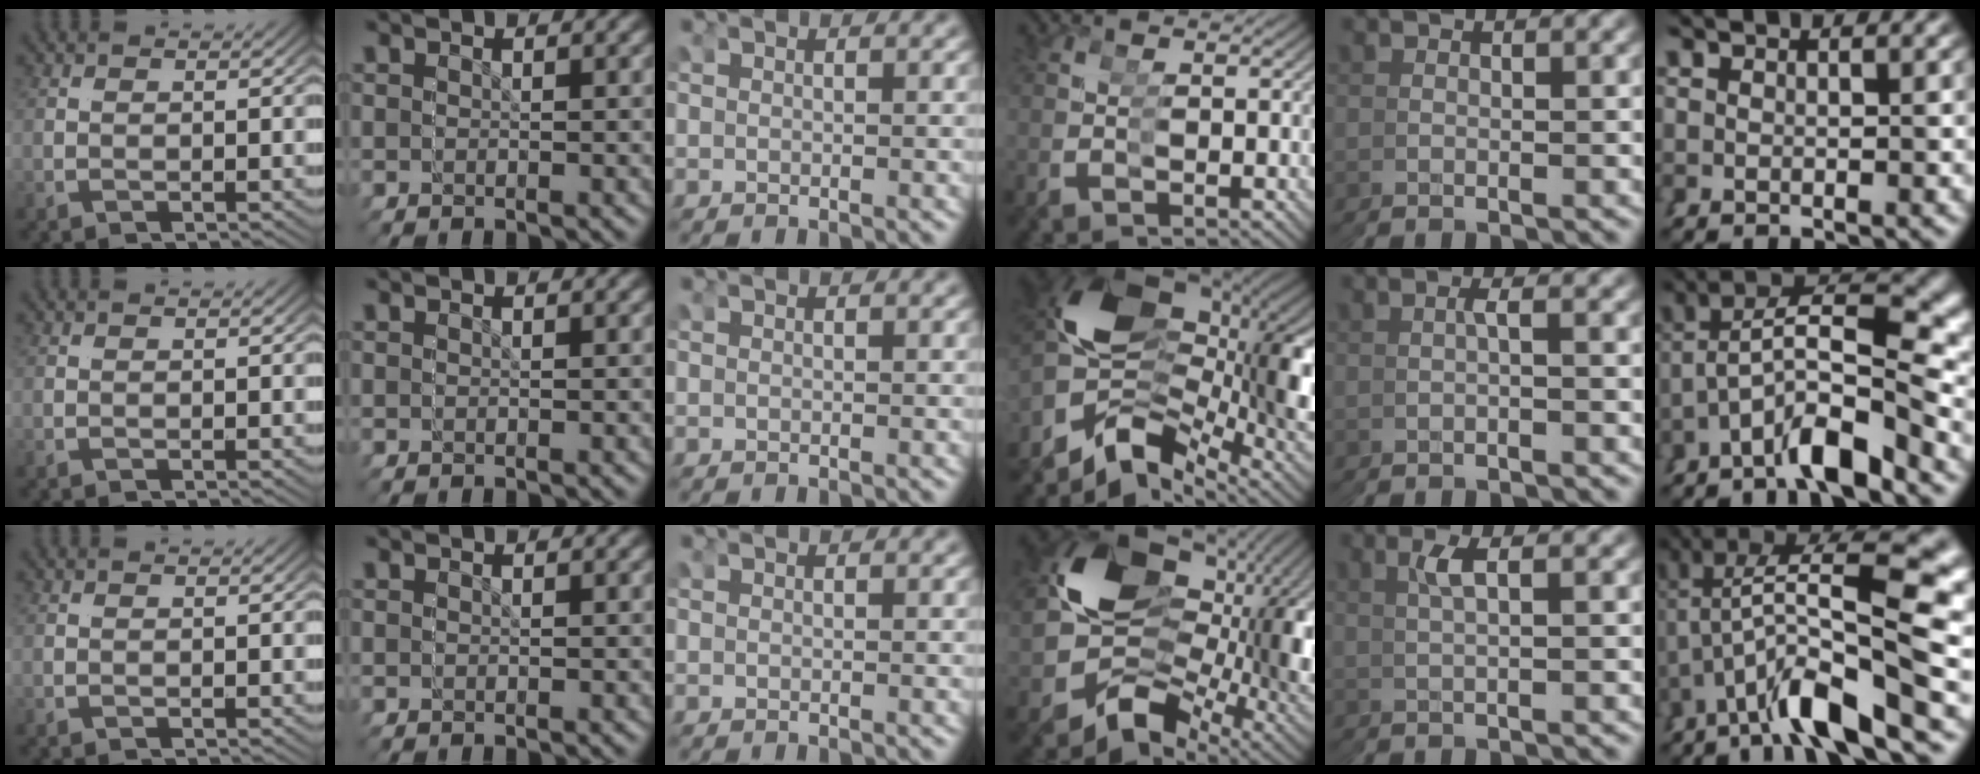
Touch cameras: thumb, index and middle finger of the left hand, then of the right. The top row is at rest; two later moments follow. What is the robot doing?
{"motion": "grasp_and_lifting", "object": "stress ball aka squeeze ball"}